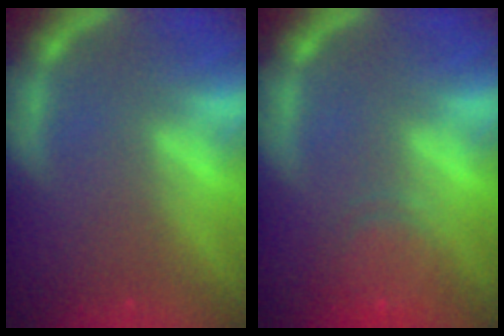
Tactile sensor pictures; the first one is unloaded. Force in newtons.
{"total": 4.6}